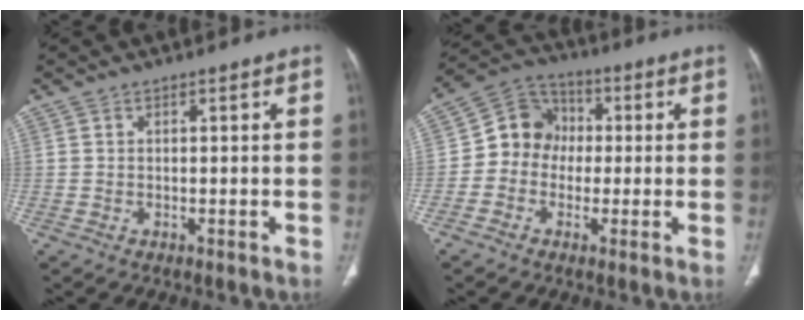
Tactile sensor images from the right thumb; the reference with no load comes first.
{"total": 9.2, "force": [-0.7, 8.4, 3.8], "torque": [-0.032, 0.030, -0.030]}